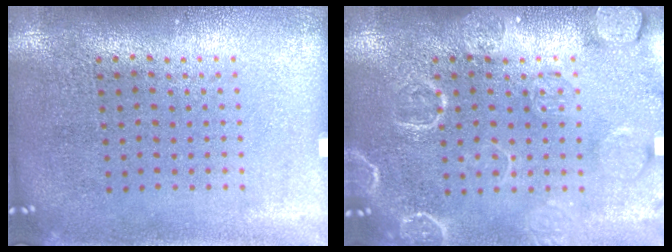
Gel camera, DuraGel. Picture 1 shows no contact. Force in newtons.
{"total": 4.3, "press": 4.3, "slide": 0.6}